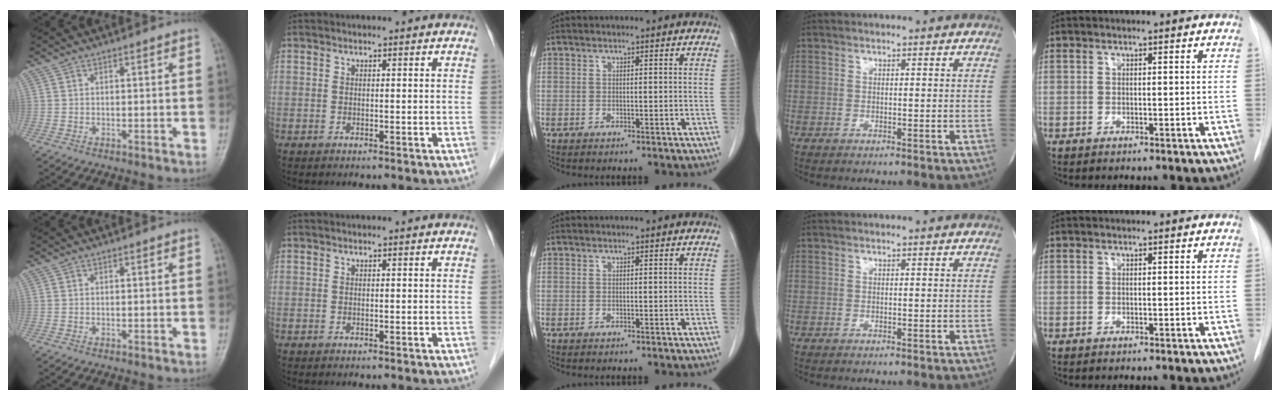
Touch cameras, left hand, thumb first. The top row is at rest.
{}